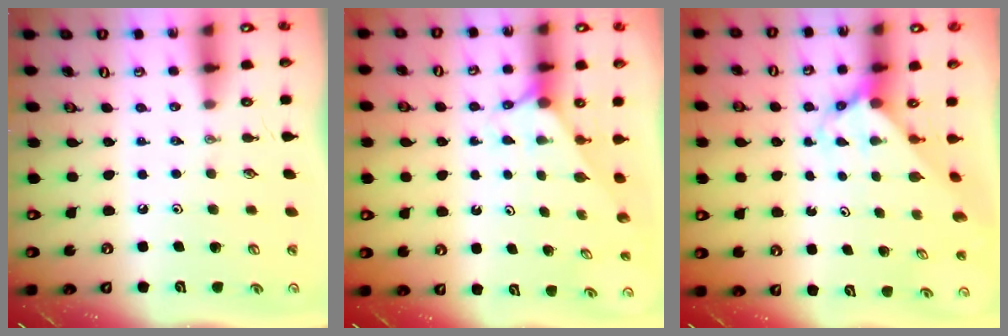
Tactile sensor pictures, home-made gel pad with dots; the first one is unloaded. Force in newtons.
{"total": 3.0, "press": 3.0, "slide": 0.2}
{"total": 3.5, "press": 3.5, "slide": 0.3}